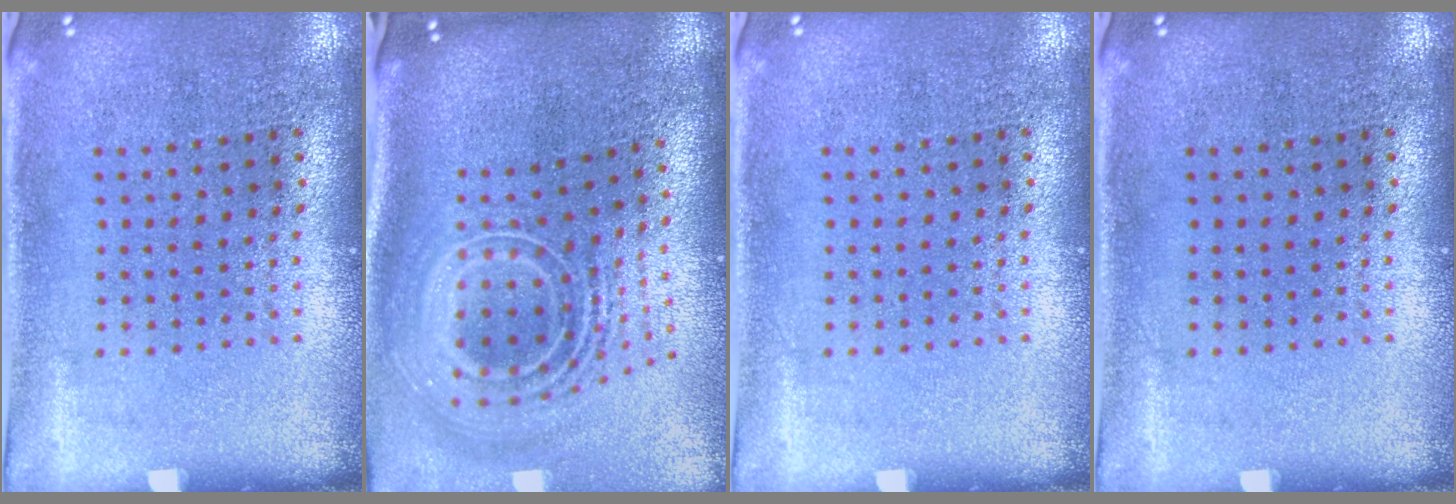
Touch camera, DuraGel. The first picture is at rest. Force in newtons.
{"total": 2.8, "press": 1.9, "slide": 2.1}
{"total": 0.0}
{"total": 0.0}